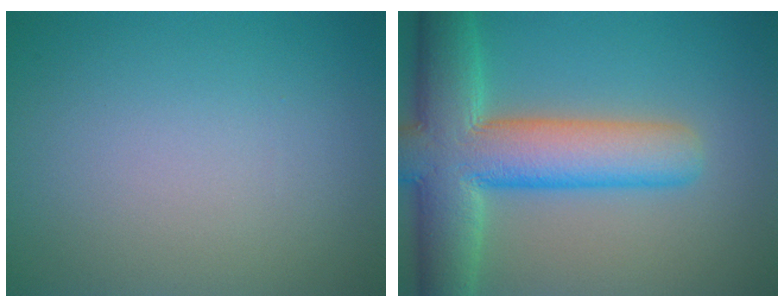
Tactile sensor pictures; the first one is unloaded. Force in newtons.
{"total": 10.8, "press": 10.8, "slide": 0.6}